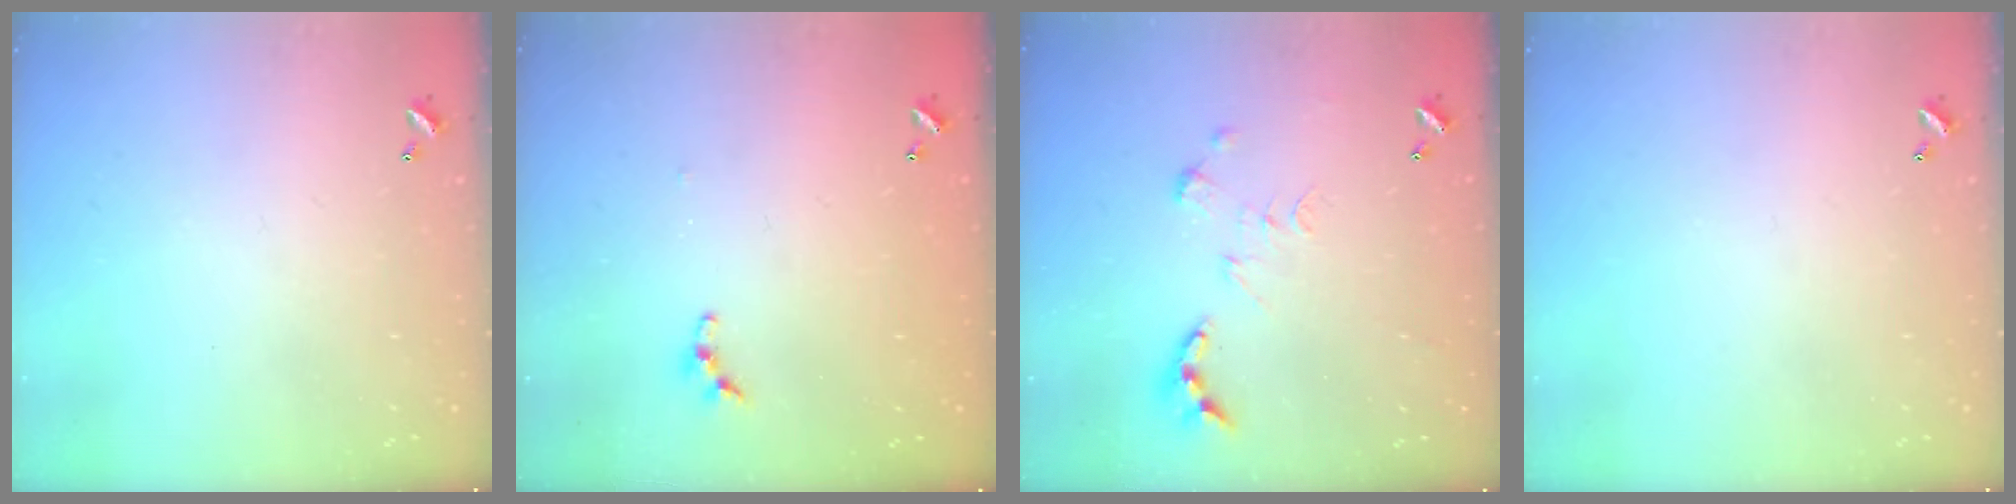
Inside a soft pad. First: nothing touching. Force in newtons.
{"total": 5.1, "press": 5.1, "slide": 0.4}
{"total": 0.0}
{"total": 0.0}